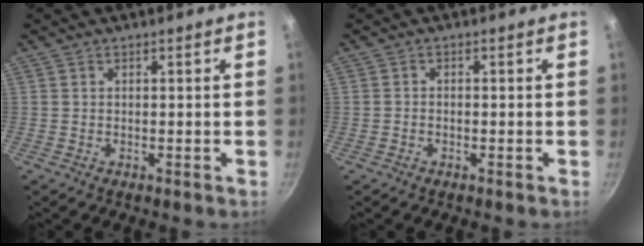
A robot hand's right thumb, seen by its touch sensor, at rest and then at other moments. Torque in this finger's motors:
{"motor_torque": [-0.15, -0.02, -0.20, -0.18, -0.02]}